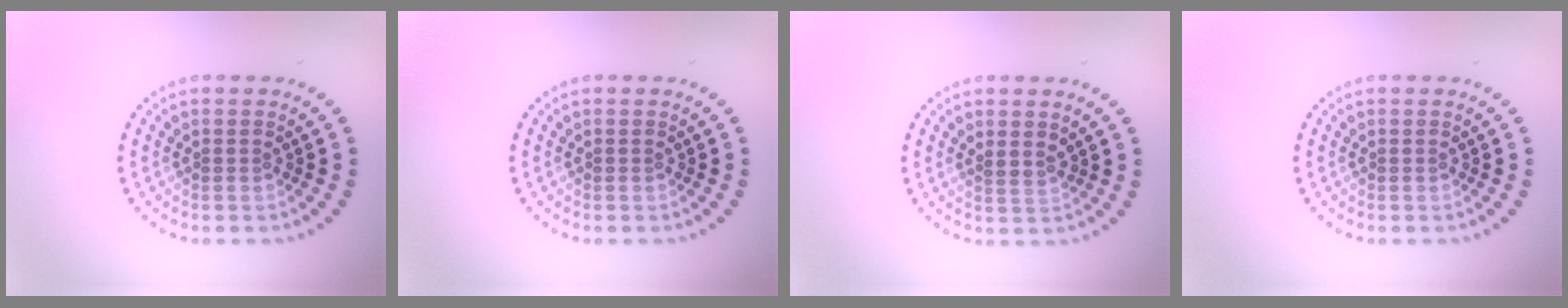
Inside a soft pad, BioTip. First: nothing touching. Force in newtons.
{"total": 0.0}
{"total": 0.9, "press": 0.7, "slide": 0.6}
{"total": 0.0}